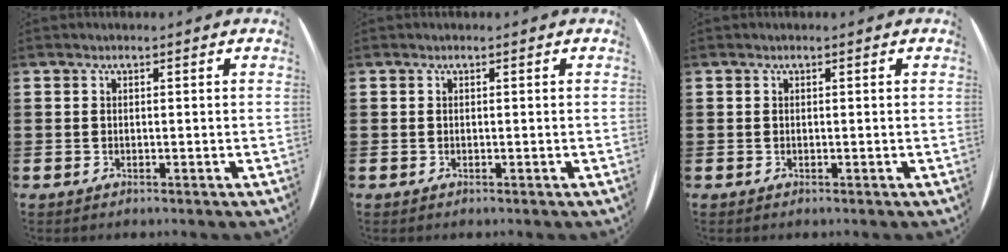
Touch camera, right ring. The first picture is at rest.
{"total": 0.0}
{"total": 0.0}